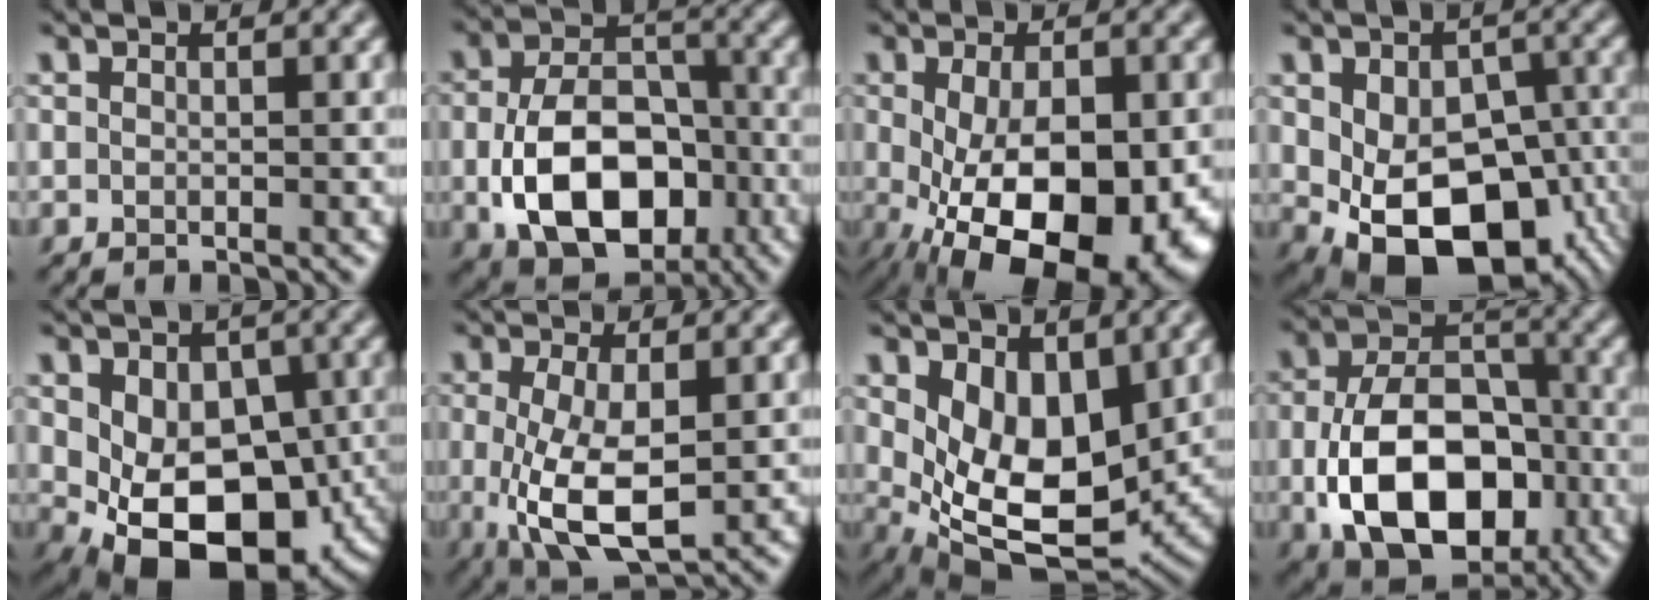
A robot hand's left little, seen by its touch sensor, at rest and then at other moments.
{"total": 11.0, "force": [-2.8, 7.3, 7.7], "torque": [-0.151, -0.017, -0.039]}
{"total": 15.8, "force": [-4.8, 8.2, 12.7], "torque": [-0.202, -0.048, -0.050]}
{"total": 14.3, "force": [-4.6, 9.3, 9.9], "torque": [-0.134, -0.037, -0.047]}
{"total": 11.6, "force": [-2.5, 7.7, 8.3], "torque": [-0.099, -0.023, -0.026]}
{"total": 6.7, "force": [-1.0, 2.8, 6.0], "torque": [-0.137, -0.012, -0.010]}
{"total": 7.4, "force": [1.0, 4.4, 5.9], "torque": [-0.112, -0.024, 0.028]}
{"total": 12.7, "force": [-3.5, 8.4, 8.9], "torque": [-0.173, -0.026, -0.055]}